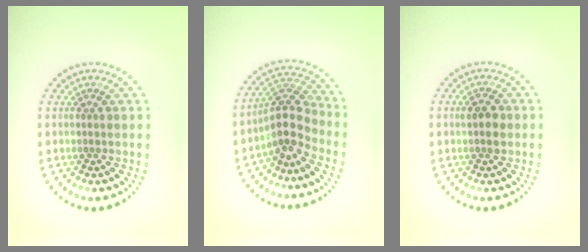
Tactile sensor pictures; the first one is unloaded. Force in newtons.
{"total": 3.5, "press": 2.8, "slide": 2.1}
{"total": 1.8, "press": 1.7, "slide": 0.2}